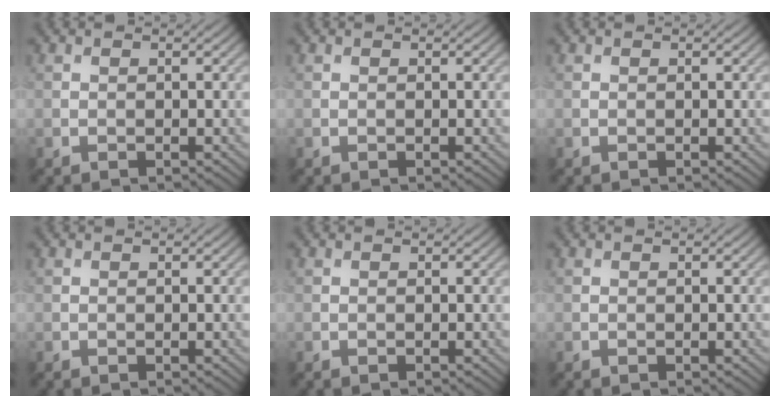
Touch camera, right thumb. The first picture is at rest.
{"total": 0.0}
{"total": 0.0}
{"total": 0.0}
{"total": 0.0}
{"total": 0.0}